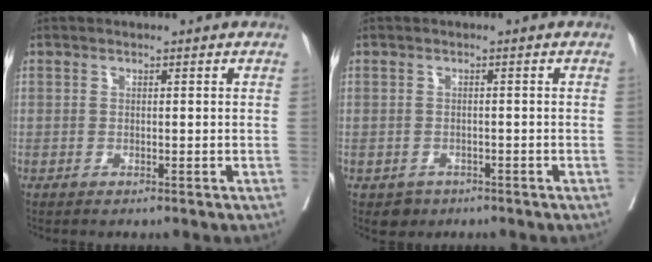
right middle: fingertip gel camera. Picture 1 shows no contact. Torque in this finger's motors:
{"motor_torque": [0.11, -0.06, -0.01, -0.01]}